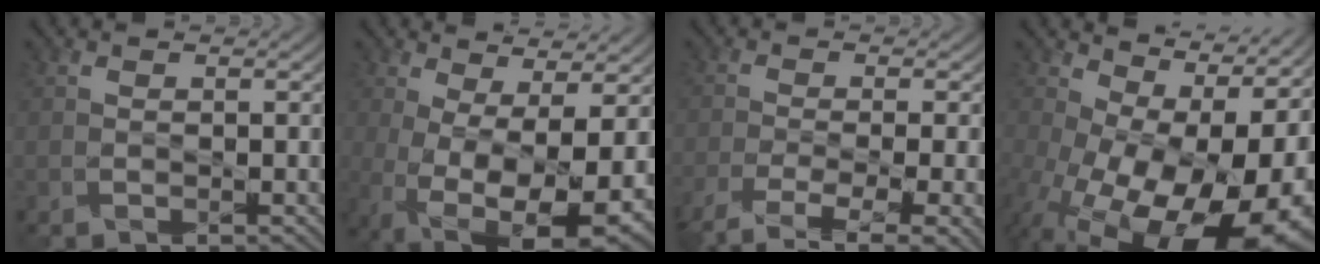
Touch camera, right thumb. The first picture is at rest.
{"total": 13.4, "force": [-3.6, 5.6, 11.6], "torque": [-0.222, -0.038, -0.036]}
{"total": 8.9, "force": [-4.9, 2.7, 6.9], "torque": [-0.130, -0.023, -0.076]}
{"total": 18.4, "force": [-2.0, 11.8, 14.1], "torque": [-0.206, -0.049, 0.013]}